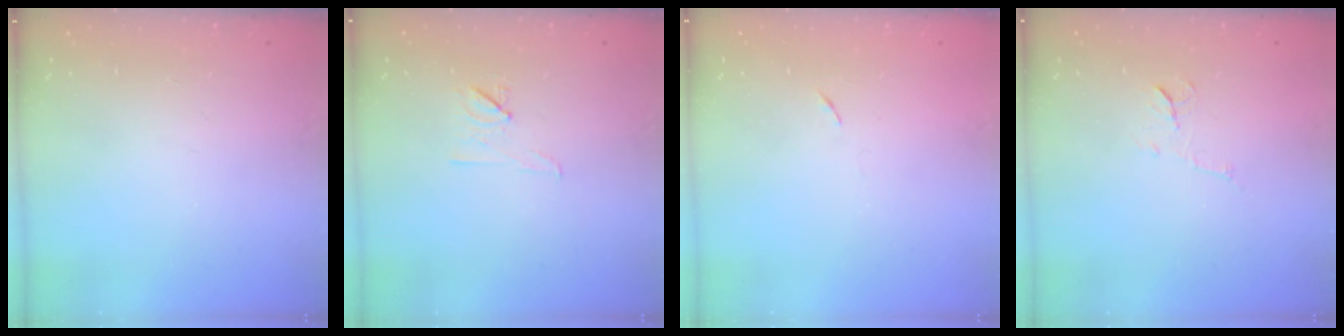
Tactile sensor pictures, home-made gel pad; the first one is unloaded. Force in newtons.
{"total": 7.3, "press": 7.2, "slide": 1.3}
{"total": 3.7, "press": 3.6, "slide": 0.7}
{"total": 5.6, "press": 5.6, "slide": 0.4}